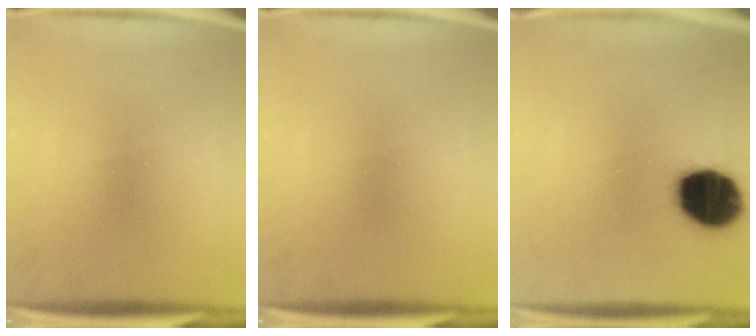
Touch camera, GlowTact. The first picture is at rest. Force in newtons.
{"total": 0.0}
{"total": 19.2}